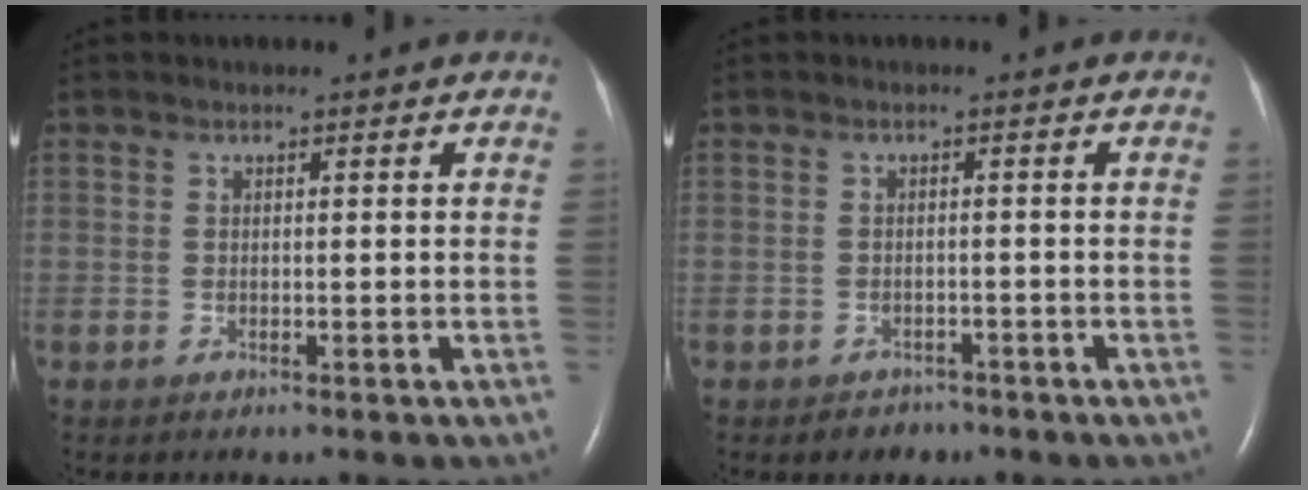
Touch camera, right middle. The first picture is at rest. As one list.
[{"total": 2.0, "force": [-1.5, 1.3, 0.1], "torque": [-0.009, 0.005, -0.018]}]